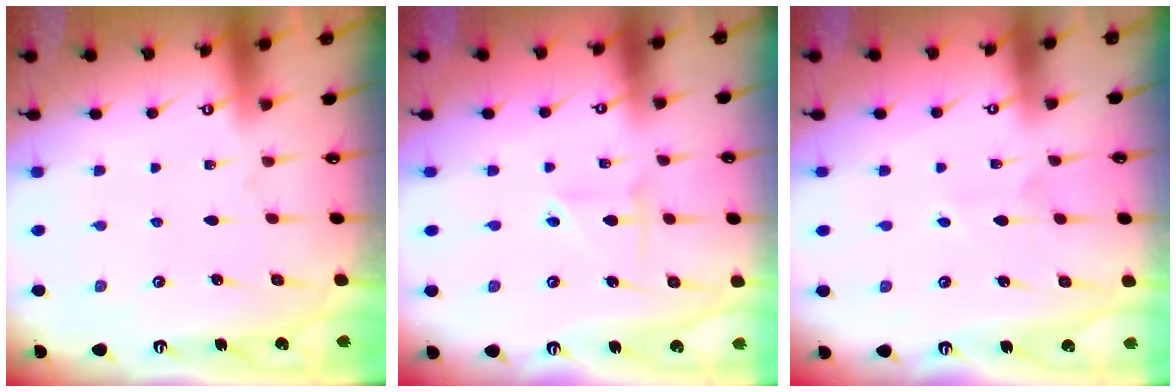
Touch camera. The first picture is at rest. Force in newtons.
{"total": 2.6, "press": 2.6, "slide": 0.5}
{"total": 2.1, "press": 2.1, "slide": 0.2}